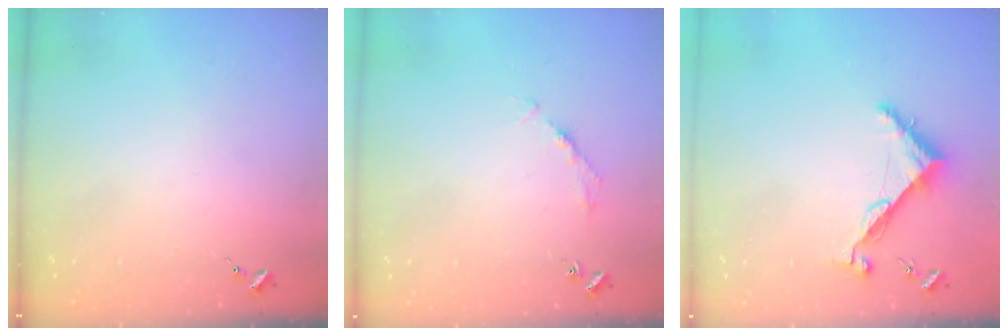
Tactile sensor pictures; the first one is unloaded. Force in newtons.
{"total": 2.7, "press": 2.7, "slide": 0.4}
{"total": 6.8, "press": 6.8, "slide": 0.3}